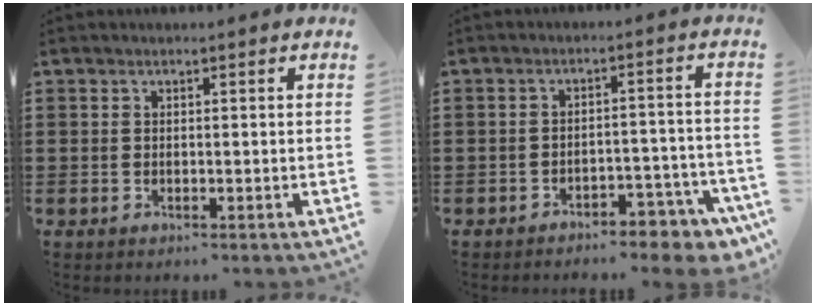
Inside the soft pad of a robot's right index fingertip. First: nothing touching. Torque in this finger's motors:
{"motor_torque": [2.14, 0.00, 0.35, 0.03]}